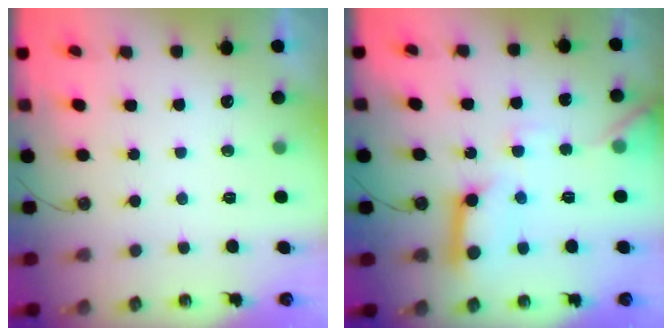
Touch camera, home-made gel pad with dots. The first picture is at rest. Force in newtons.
{"total": 13.8, "press": 13.7, "slide": 1.3}